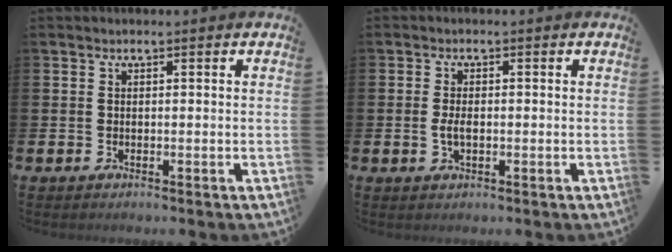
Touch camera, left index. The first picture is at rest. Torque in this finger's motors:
{"motor_torque": [0.47, 0.03, 0.09, 0.06]}